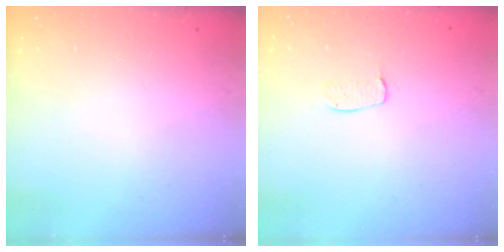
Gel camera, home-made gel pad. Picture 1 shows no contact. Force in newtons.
{"total": 5.8, "press": 5.8, "slide": 0.2}